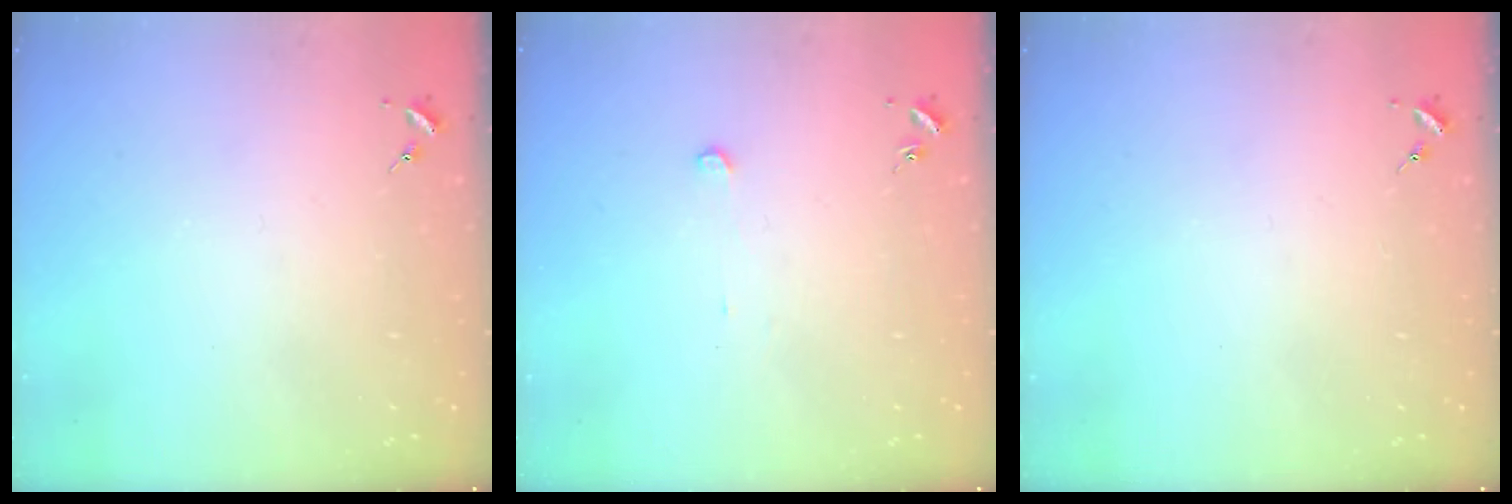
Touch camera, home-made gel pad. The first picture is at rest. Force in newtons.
{"total": 2.4, "press": 2.4, "slide": 0.2}
{"total": 0.0}